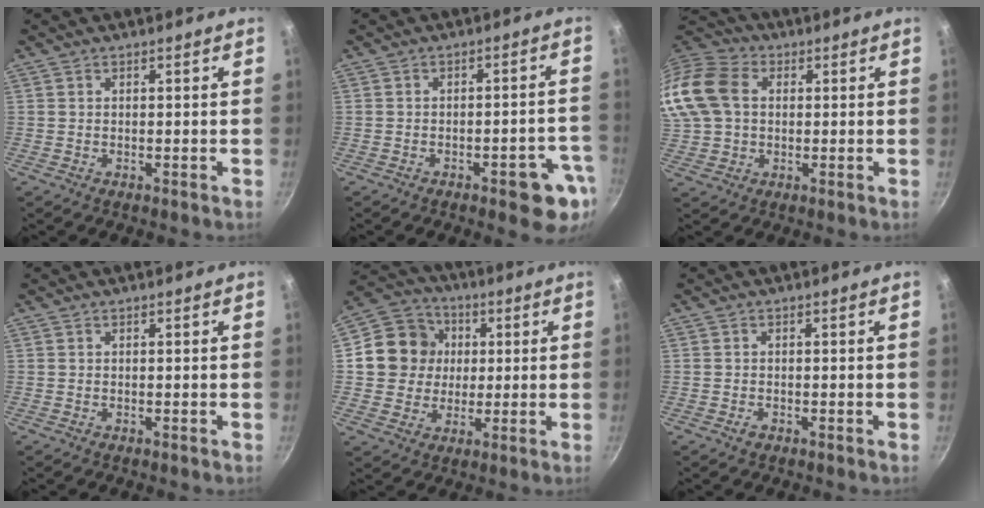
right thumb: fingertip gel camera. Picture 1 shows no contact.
{"total": 8.6, "force": [-4.0, 3.0, 7.0], "torque": [-0.052, 0.026, -0.043]}
{"total": 17.5, "force": [2.7, 13.4, 10.9], "torque": [-0.241, 0.029, 0.040]}
{"total": 0.0}
{"total": 12.1, "force": [1.7, 11.2, 4.4], "torque": [-0.046, 0.018, 0.022]}
{"total": 1.1, "force": [-0.7, 0.7, 0.5], "torque": [-0.009, 0.002, -0.011]}